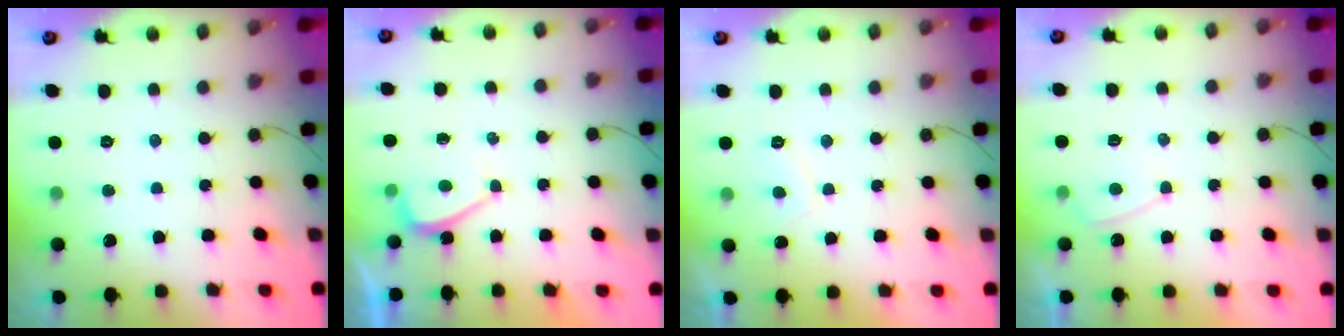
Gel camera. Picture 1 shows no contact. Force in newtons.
{"total": 2.2, "press": 2.2, "slide": 0.5}
{"total": 3.0, "press": 2.9, "slide": 0.9}
{"total": 3.8, "press": 3.7, "slide": 0.5}